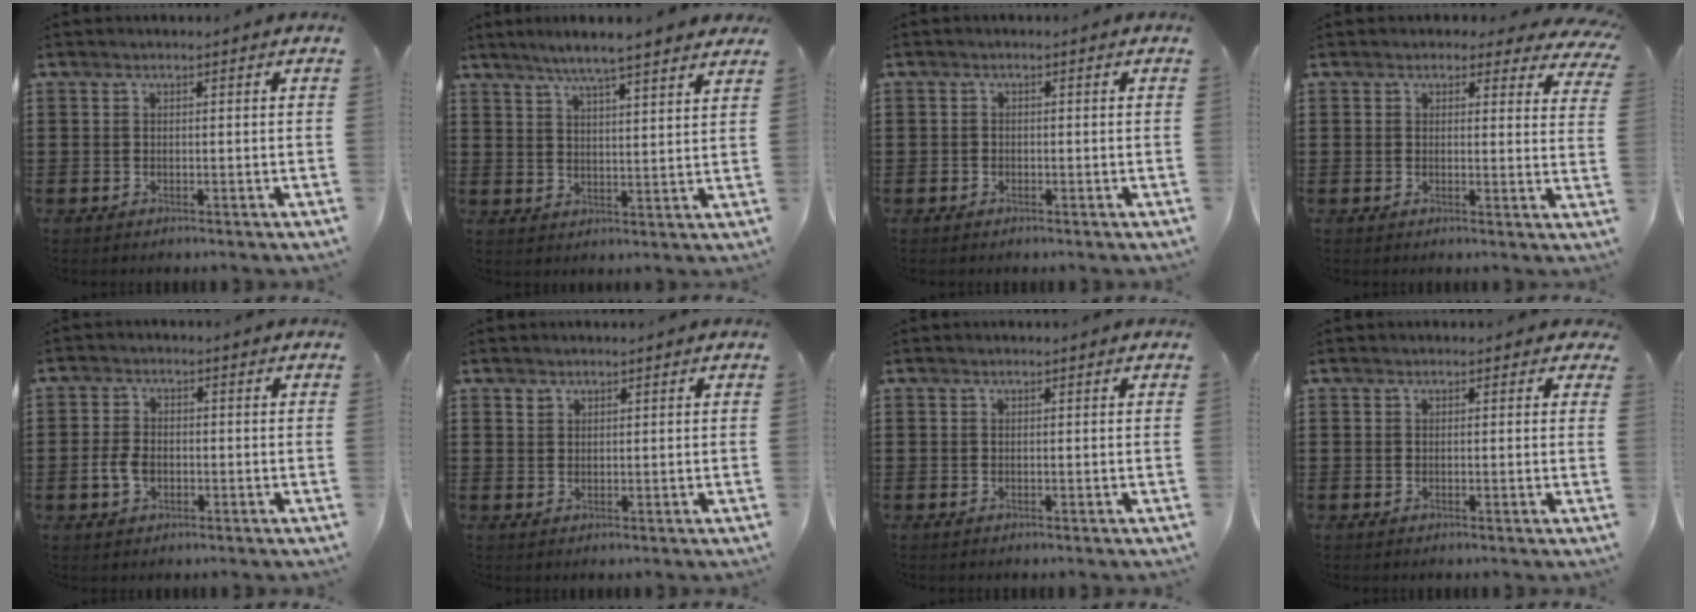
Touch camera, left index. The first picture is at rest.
{"total": 5.6, "force": [4.8, -0.2, 2.8], "torque": [-0.070, -0.015, 0.083]}
{"total": 0.8, "force": [-0.6, 0.5, 0.2], "torque": [-0.005, 0.001, -0.012]}
{"total": 2.6, "force": [2.2, 1.0, 1.0], "torque": [-0.014, -0.008, 0.037]}
{"total": 3.9, "force": [-1.0, 2.5, 2.8], "torque": [-0.073, -0.003, -0.025]}
{"total": 1.1, "force": [0.9, 0.8, 0.1], "torque": [-0.005, 0.001, 0.018]}
{"total": 0.0}
{"total": 0.6, "force": [0.1, 0.5, 0.3], "torque": [-0.008, 0.006, 0.001]}